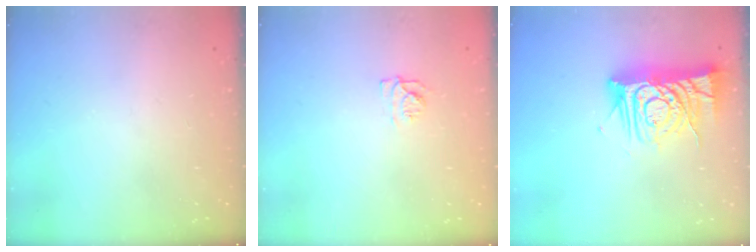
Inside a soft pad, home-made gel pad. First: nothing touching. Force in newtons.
{"total": 4.9, "press": 4.9, "slide": 0.5}
{"total": 13.5, "press": 13.4, "slide": 1.4}